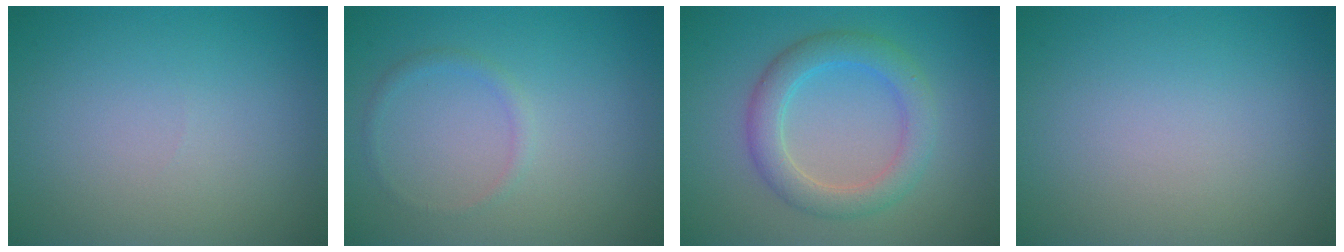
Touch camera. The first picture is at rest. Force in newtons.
{"total": 0.9, "press": 0.9, "slide": 0.1}
{"total": 4.0, "press": 4.0, "slide": 0.3}
{"total": 0.0}